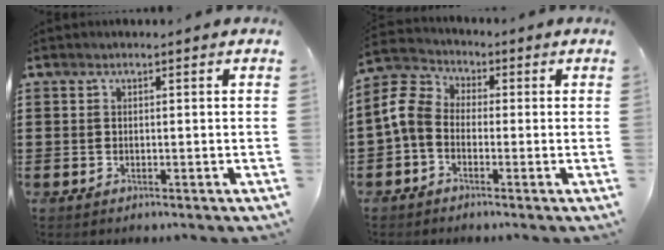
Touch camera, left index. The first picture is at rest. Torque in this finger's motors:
{"motor_torque": [1.10, 1.04, 0.51, 0.15]}